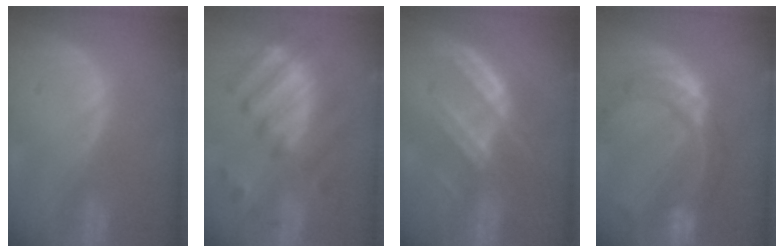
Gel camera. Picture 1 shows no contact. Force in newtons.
{"total": 9.3, "press": 9.2, "slide": 1.5}
{"total": 6.8, "press": 6.8, "slide": 0.9}
{"total": 11.0, "press": 9.3, "slide": 6.0}